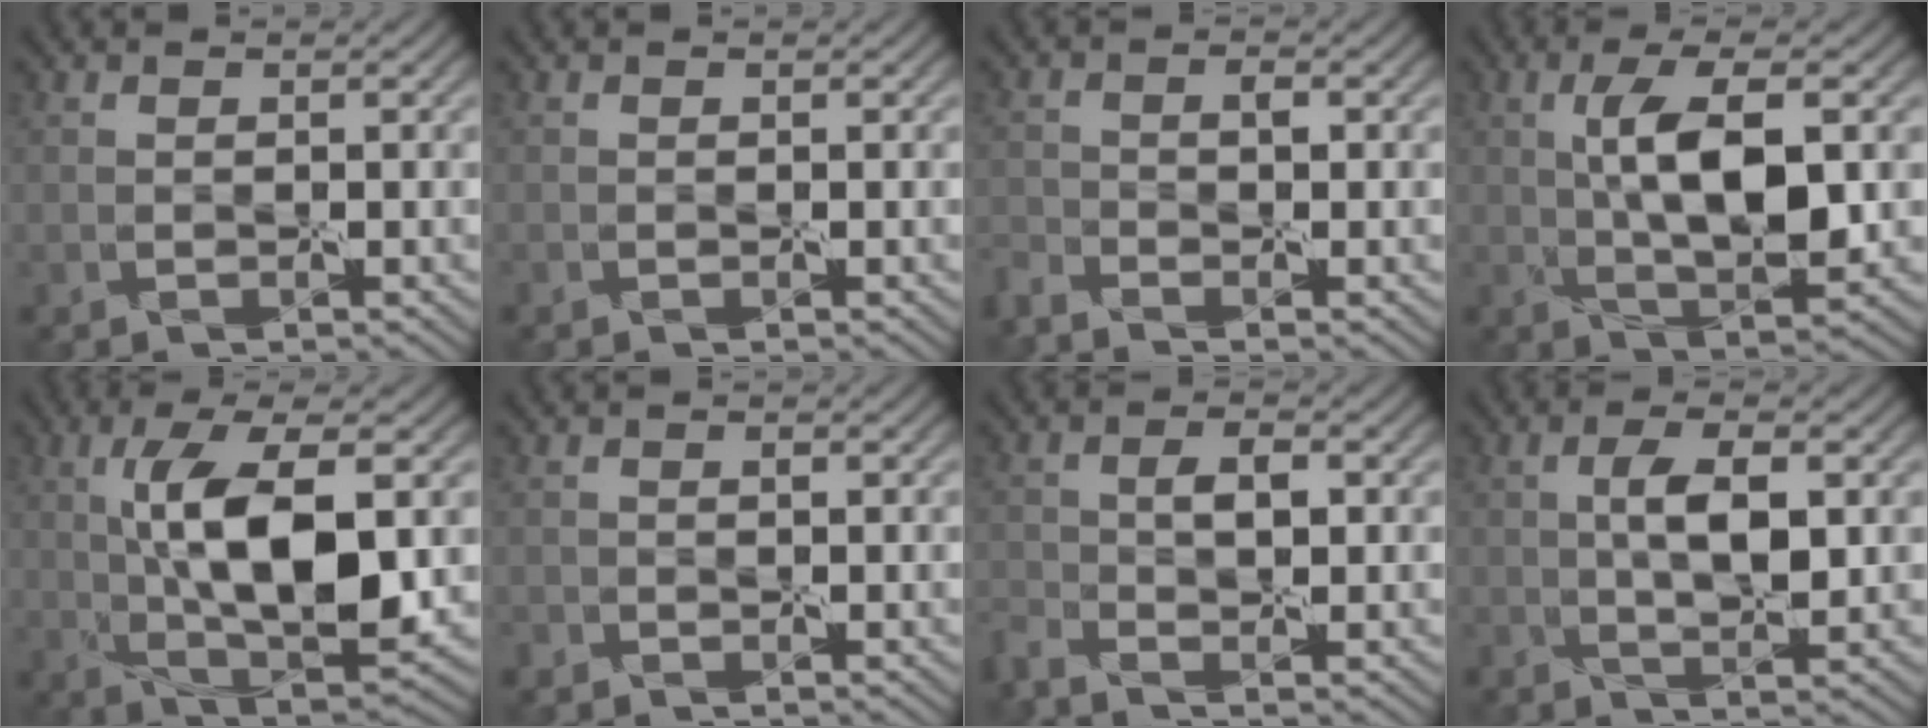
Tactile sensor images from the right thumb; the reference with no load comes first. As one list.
[{"total": 0.0}, {"total": 3.3, "force": [-2.9, 0.7, 1.5], "torque": [-0.021, -0.006, -0.063]}, {"total": 7.1, "force": [1.6, 2.3, 6.6], "torque": [-0.108, 0.008, 0.027]}, {"total": 9.8, "force": [1.7, 3.5, 9.0], "torque": [-0.155, 0.005, 0.031]}, {"total": 0.9, "force": [-0.7, 0.6, 0.0], "torque": [0.001, -0.004, -0.015]}, {"total": 4.2, "force": [-2.5, 1.4, 3.0], "torque": [-0.058, -0.007, -0.051]}, {"total": 3.4, "force": [0.8, 1.2, 3.1], "torque": [-0.059, 0.001, 0.016]}]